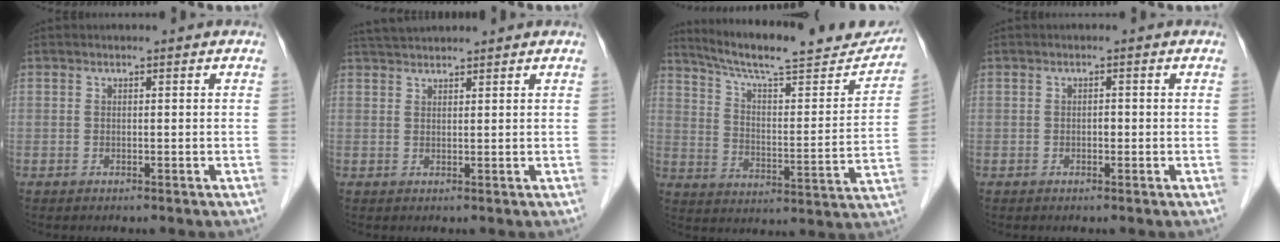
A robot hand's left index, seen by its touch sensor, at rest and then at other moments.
{"total": 4.0, "force": [3.8, 0.1, 1.2], "torque": [-0.024, 0.030, 0.072]}
{"total": 23.1, "force": [20.7, 3.5, 9.6], "torque": [-0.147, -0.021, 0.286]}
{"total": 0.7, "force": [-0.4, 0.4, 0.5], "torque": [-0.007, -0.001, -0.007]}